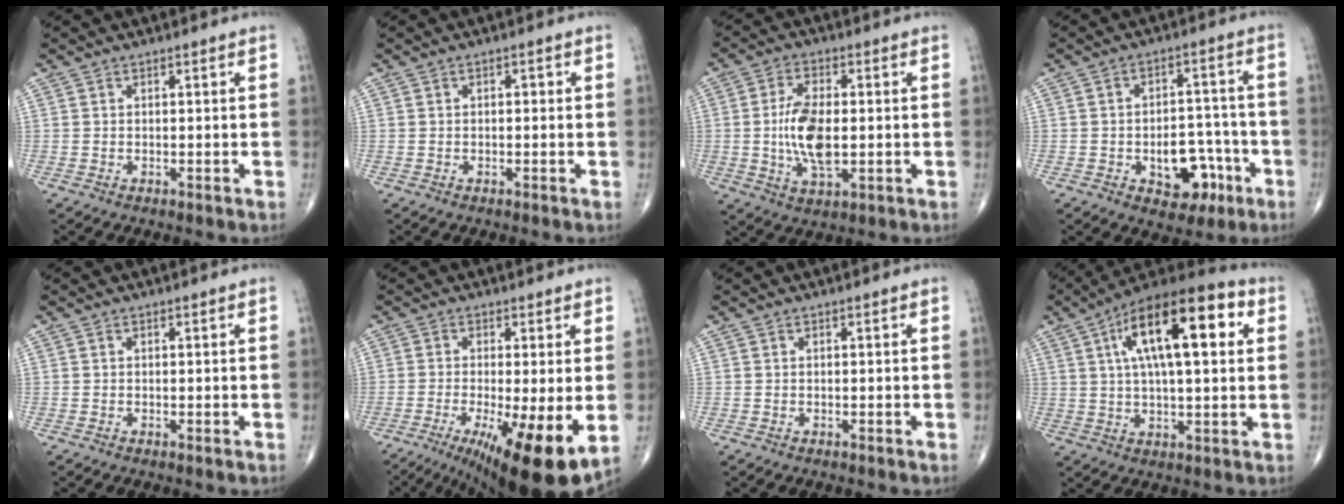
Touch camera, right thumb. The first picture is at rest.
{"total": 1.0, "force": [0.1, 0.6, 0.8], "torque": [-0.007, 0.003, -0.002]}
{"total": 10.3, "force": [-0.4, 4.9, 9.0], "torque": [-0.171, -0.004, -0.007]}
{"total": 10.4, "force": [-4.1, 6.6, 6.9], "torque": [-0.057, 0.038, -0.050]}
{"total": 0.0}
{"total": 14.8, "force": [-4.4, 3.2, 13.7], "torque": [-0.196, -0.024, -0.058]}
{"total": 0.0}
{"total": 20.8, "force": [6.2, 7.9, 18.2], "torque": [-0.286, 0.016, 0.090]}